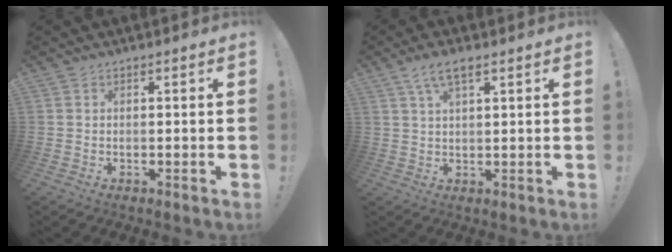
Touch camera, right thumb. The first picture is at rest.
{"total": 5.6, "force": [3.0, 1.8, 4.3], "torque": [-0.079, -0.003, 0.054]}